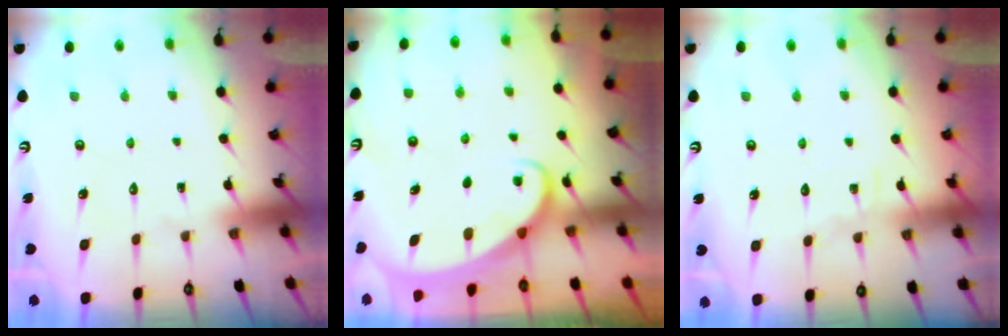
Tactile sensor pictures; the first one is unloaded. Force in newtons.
{"total": 2.0, "press": 2.0, "slide": 0.0}
{"total": 6.9, "press": 6.8, "slide": 0.6}